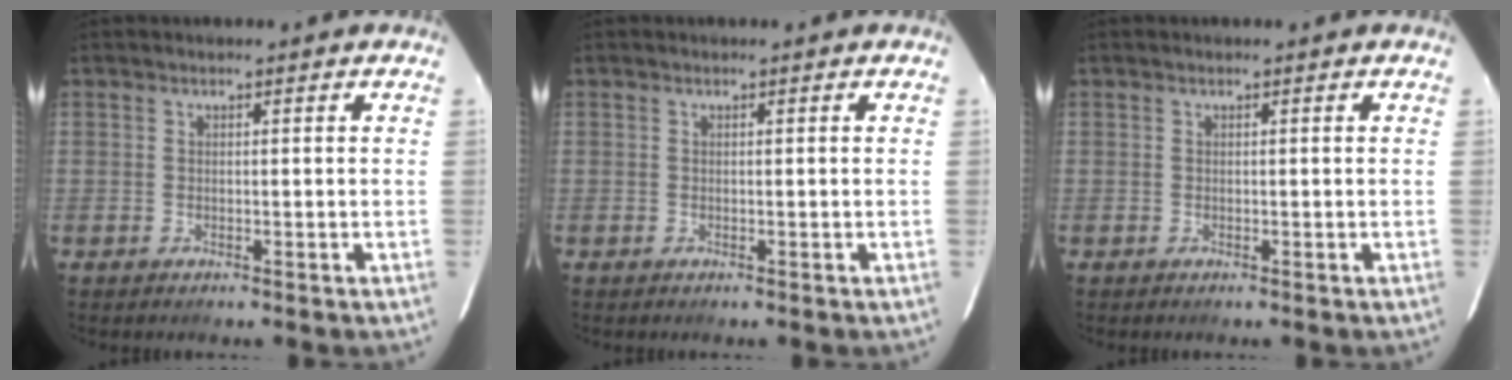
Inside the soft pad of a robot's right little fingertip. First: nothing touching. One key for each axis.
{"total": 0.0}
{"total": 0.0}